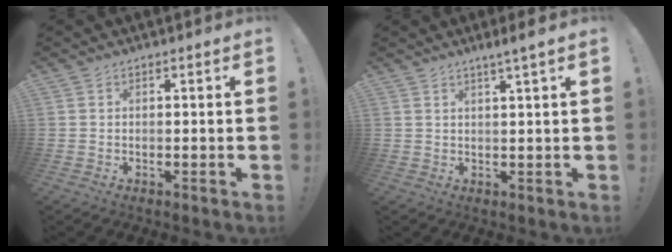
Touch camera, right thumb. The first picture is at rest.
{"total": 3.5, "force": [2.1, -0.6, 2.7], "torque": [-0.040, -0.012, 0.031]}